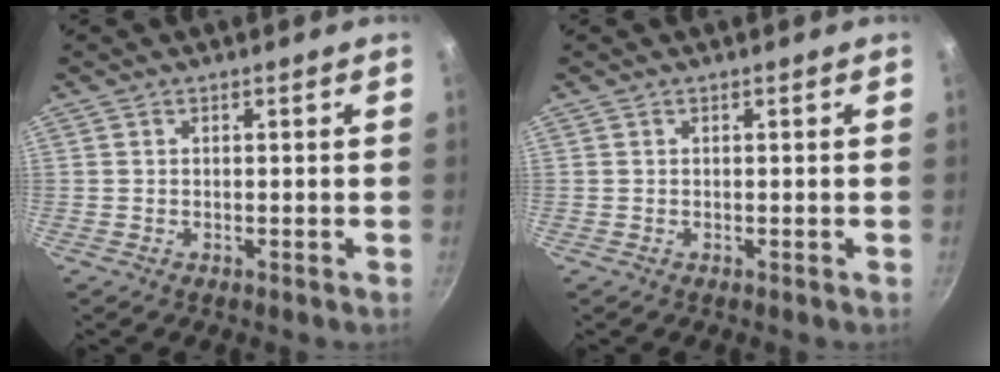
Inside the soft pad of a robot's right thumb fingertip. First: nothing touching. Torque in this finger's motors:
{"motor_torque": [-0.17, 0.15, 0.00, -0.07, 0.01]}